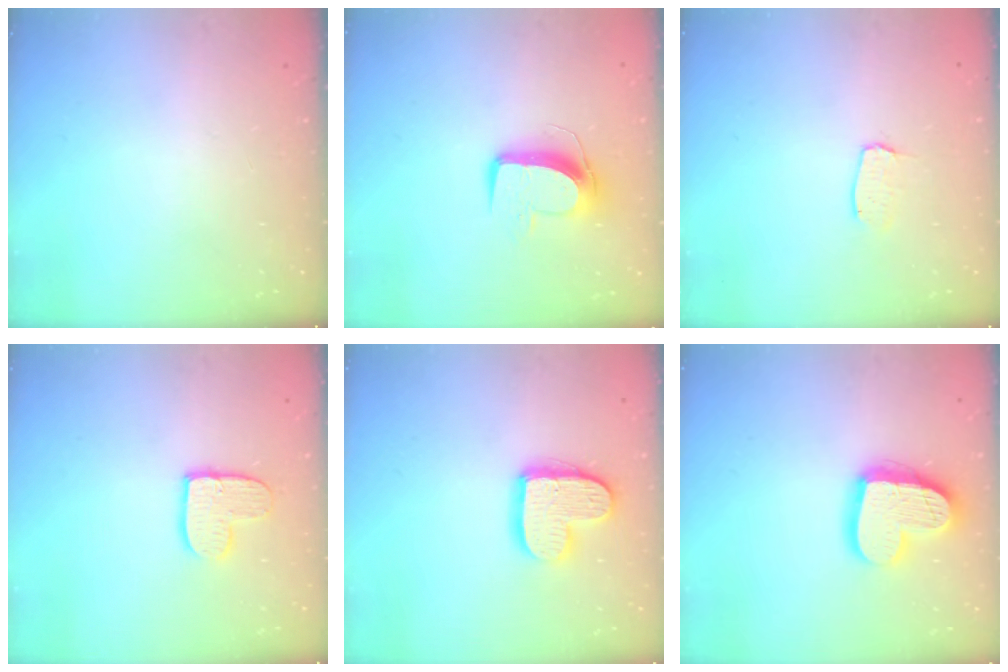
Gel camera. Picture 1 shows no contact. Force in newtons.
{"total": 9.8, "press": 9.7, "slide": 0.7}
{"total": 4.0, "press": 4.0, "slide": 0.3}
{"total": 9.4, "press": 9.3, "slide": 0.7}
{"total": 13.0, "press": 13.0, "slide": 0.8}
{"total": 16.9, "press": 16.9, "slide": 1.6}